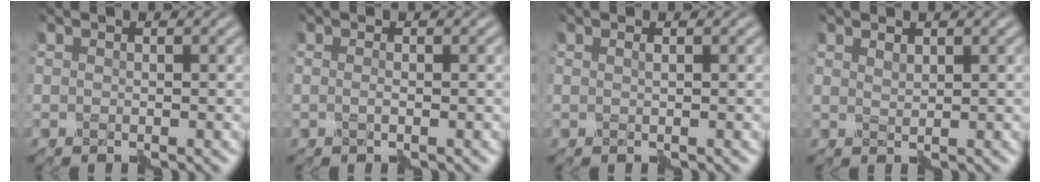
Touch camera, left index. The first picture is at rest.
{"total": 0.8, "force": [-0.5, 0.0, 0.6], "torque": [-0.015, -0.001, -0.010]}
{"total": 0.0}
{"total": 0.6, "force": [0.6, 0.1, 0.3], "torque": [-0.008, 0.001, 0.013]}